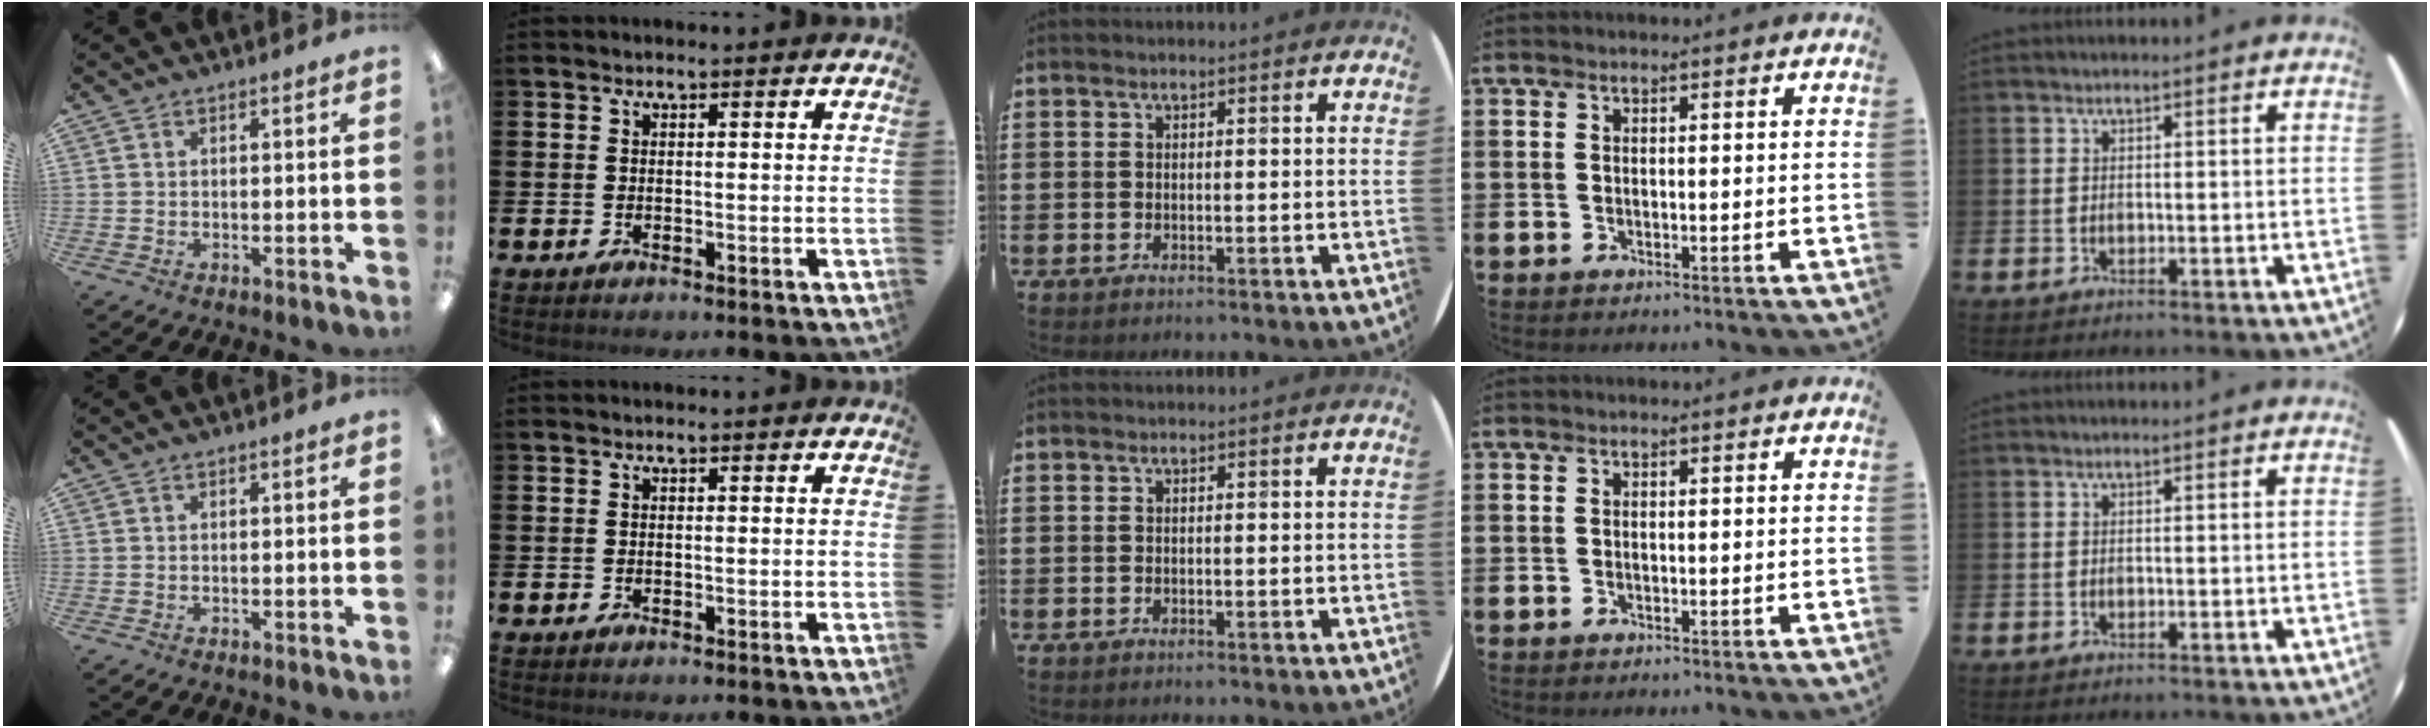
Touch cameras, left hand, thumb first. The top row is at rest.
{}